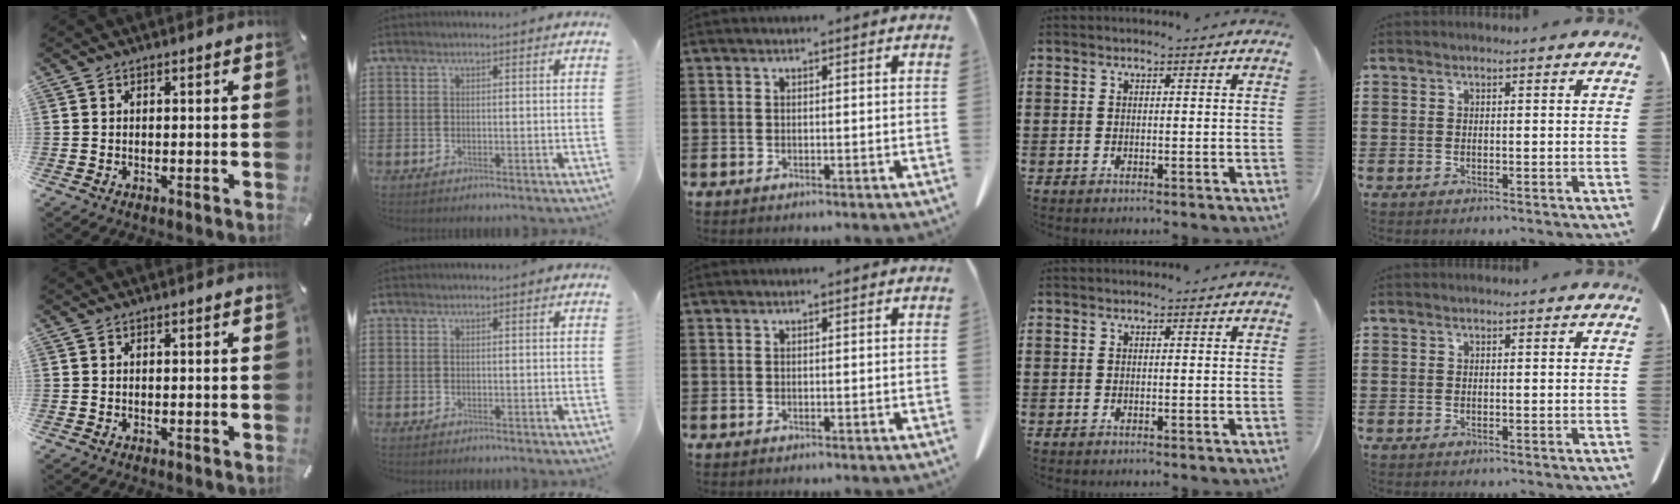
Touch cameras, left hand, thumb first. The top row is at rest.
{}